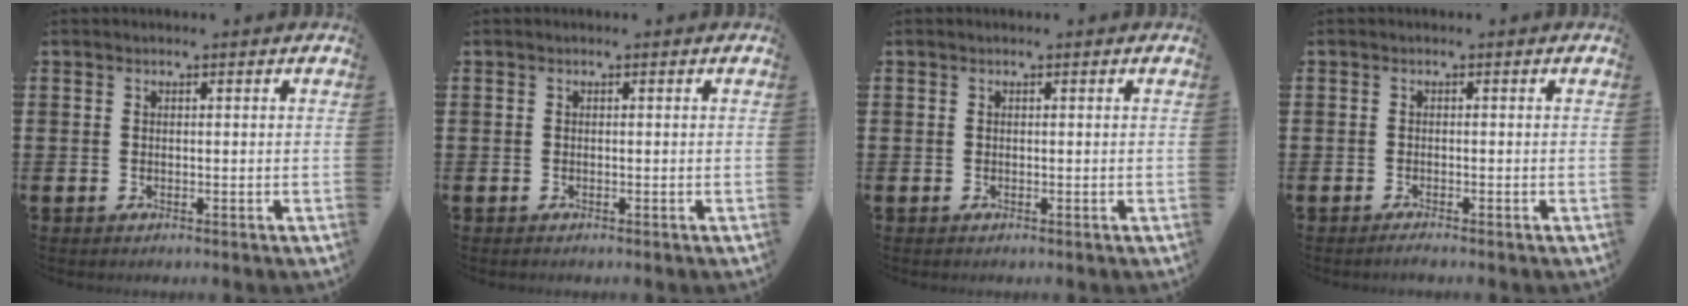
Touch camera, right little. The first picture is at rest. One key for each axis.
{"total": 0.0}
{"total": 0.0}
{"total": 0.8, "fx": -0.6, "fy": 0.0, "fz": 0.5, "tx": -0.009, "ty": -0.003, "tz": -0.012}